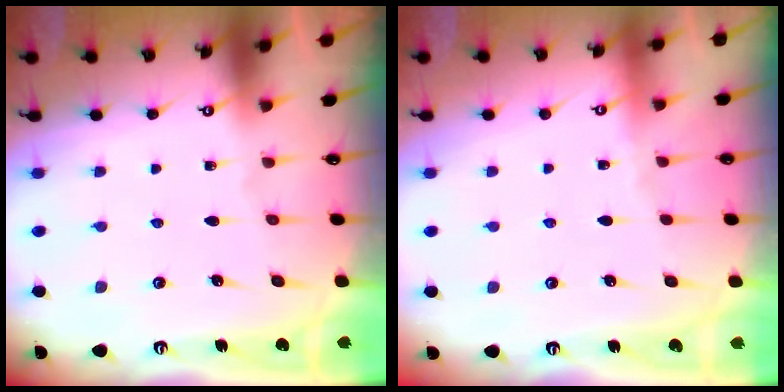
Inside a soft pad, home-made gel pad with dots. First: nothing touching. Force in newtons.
{"total": 0.7, "press": 0.6, "slide": 0.3}